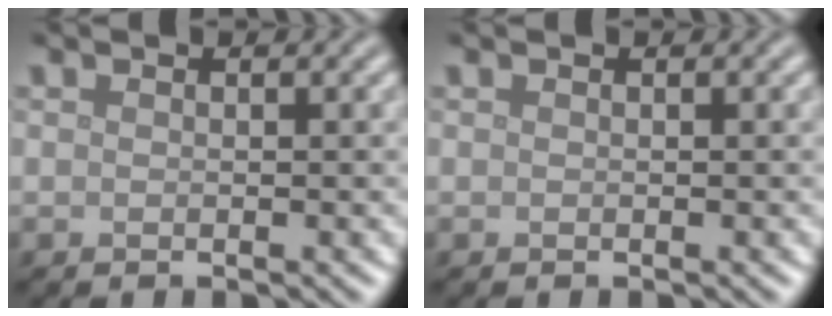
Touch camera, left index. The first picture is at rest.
{"total": 0.0}